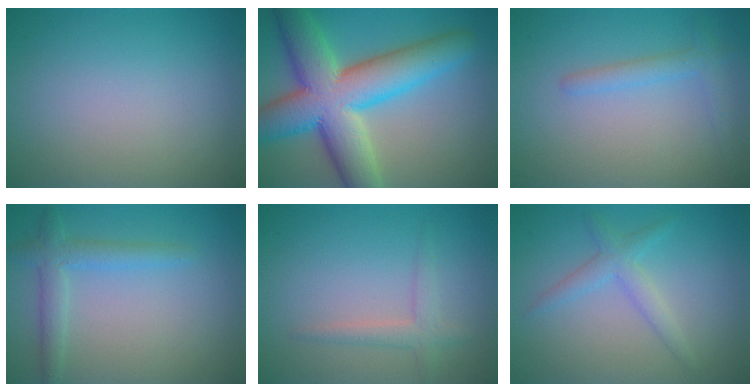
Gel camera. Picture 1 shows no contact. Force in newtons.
{"total": 12.0, "press": 12.0, "slide": 0.5}
{"total": 1.9, "press": 1.9, "slide": 0.1}
{"total": 2.7, "press": 2.7, "slide": 0.1}
{"total": 1.9, "press": 1.9, "slide": 0.1}
{"total": 2.2, "press": 2.2, "slide": 0.1}